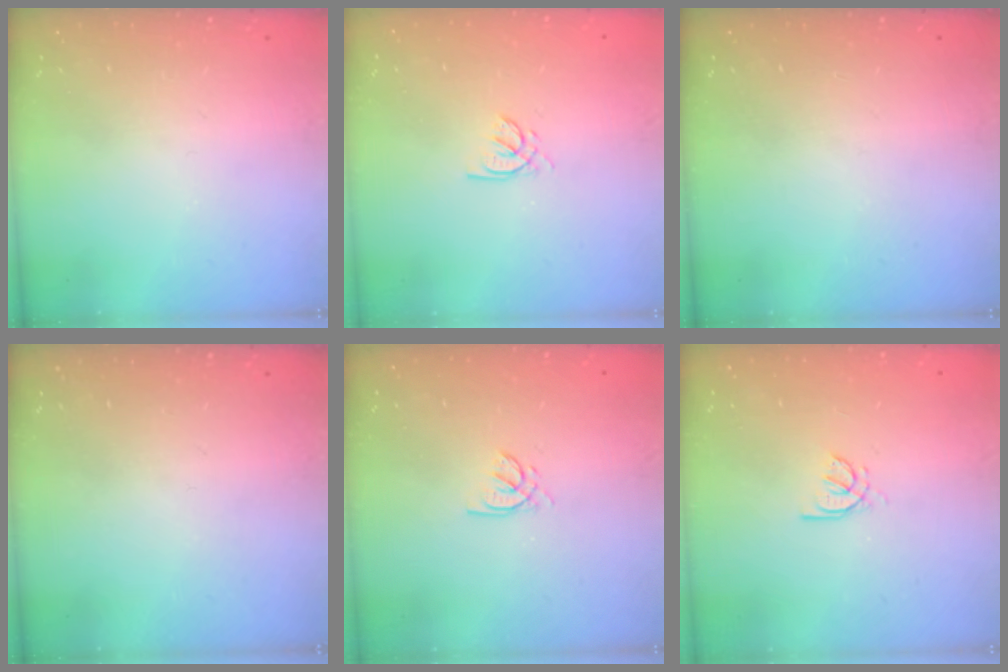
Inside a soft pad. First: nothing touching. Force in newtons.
{"total": 1.4, "press": 1.4, "slide": 0.2}
{"total": 0.0}
{"total": 0.0}
{"total": 1.4, "press": 1.4, "slide": 0.2}
{"total": 1.4, "press": 1.3, "slide": 0.4}